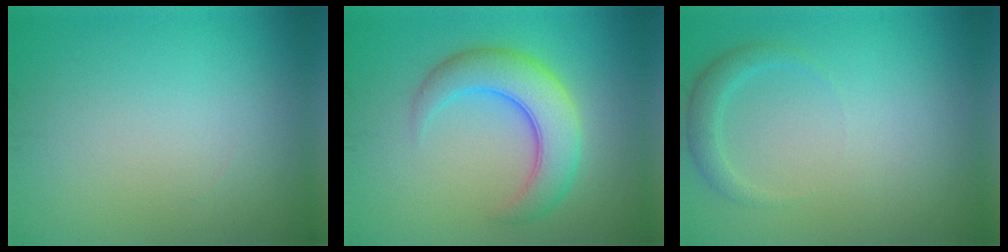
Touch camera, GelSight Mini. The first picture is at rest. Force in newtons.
{"total": 6.0, "press": 6.0, "slide": 0.1}
{"total": 1.7, "press": 1.7, "slide": 0.1}